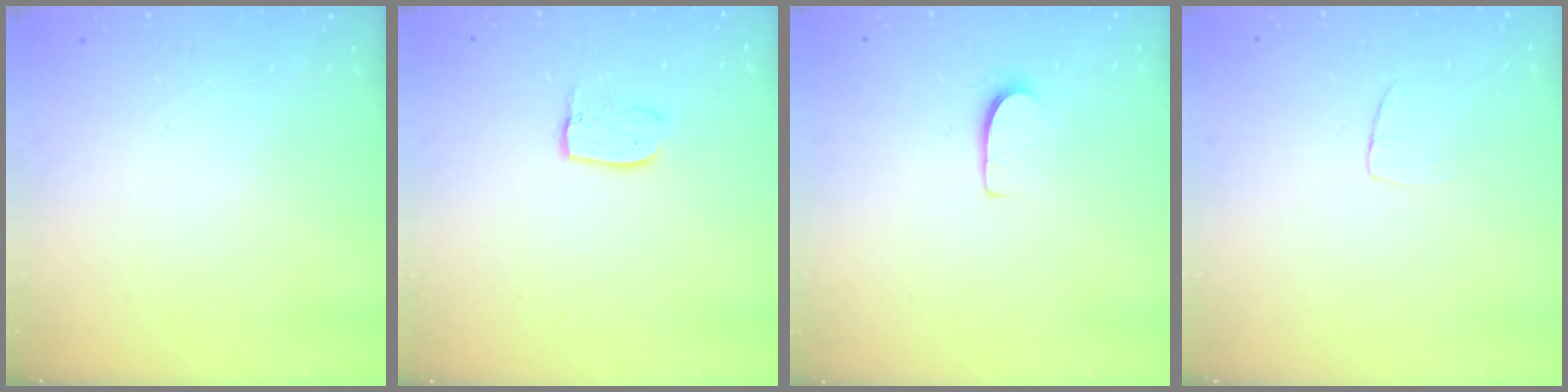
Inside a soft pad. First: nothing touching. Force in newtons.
{"total": 5.5, "press": 5.5, "slide": 0.4}
{"total": 5.1, "press": 5.1, "slide": 0.5}
{"total": 3.3, "press": 3.3, "slide": 0.2}